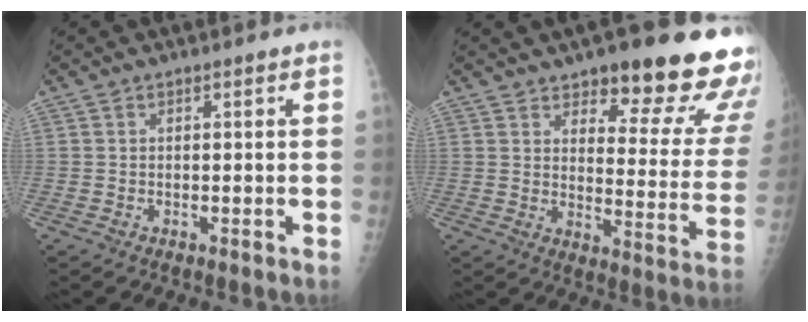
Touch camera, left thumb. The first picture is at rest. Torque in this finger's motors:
{"motor_torque": [0.38, 0.26, 0.37, -0.18, 0.06]}